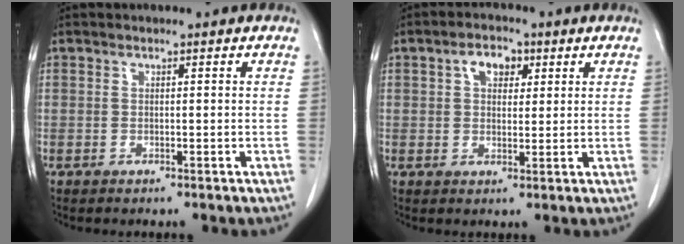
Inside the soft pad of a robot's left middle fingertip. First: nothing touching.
{"total": 4.2, "force": [1.7, 2.7, 2.8], "torque": [-0.048, 0.016, 0.029]}